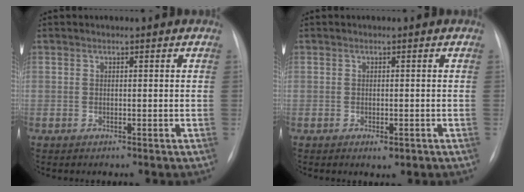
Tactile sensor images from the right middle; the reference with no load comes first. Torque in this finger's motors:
{"motor_torque": [0.88, -1.26, -0.01, 0.02]}